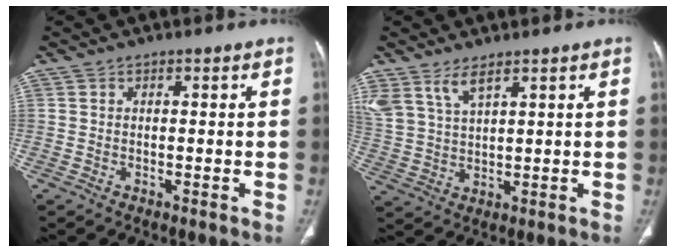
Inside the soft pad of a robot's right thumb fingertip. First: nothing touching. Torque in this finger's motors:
{"motor_torque": [0.09, 0.14, 0.58, 0.85, 0.12]}